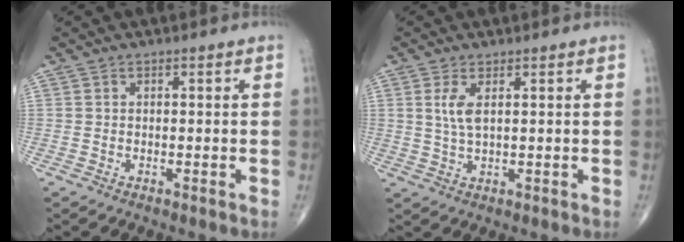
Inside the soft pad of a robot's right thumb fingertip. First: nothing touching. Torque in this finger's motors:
{"motor_torque": [-0.11, 0.09, -0.06, 0.07, -0.02]}